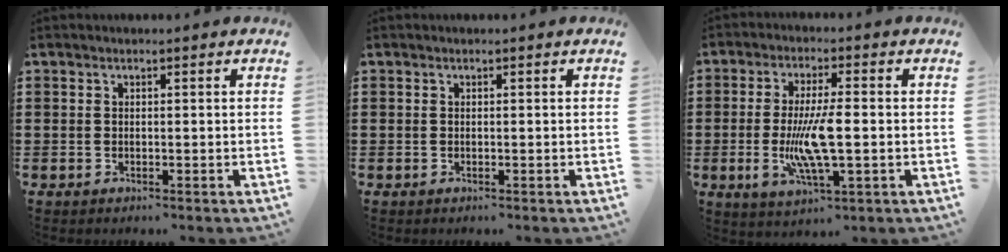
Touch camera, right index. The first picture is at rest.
{"total": 0.0}
{"total": 9.0, "force": [-1.2, 2.2, 8.6], "torque": [-0.187, -0.019, -0.028]}